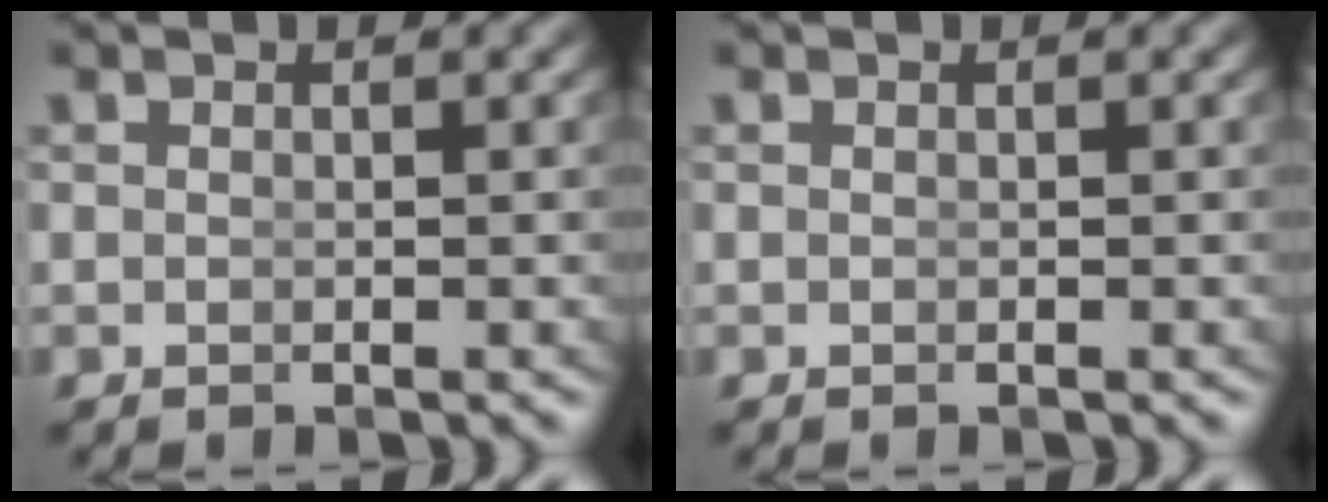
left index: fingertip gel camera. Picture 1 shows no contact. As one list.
[{"total": 0.0}]